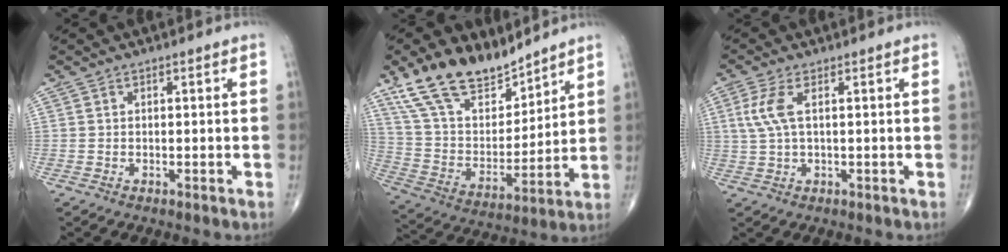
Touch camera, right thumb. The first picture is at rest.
{"total": 17.6, "force": [13.3, 7.8, 8.5], "torque": [-0.120, -0.061, 0.256]}
{"total": 4.9, "force": [1.2, 1.7, 4.4], "torque": [-0.123, 0.010, 0.028]}